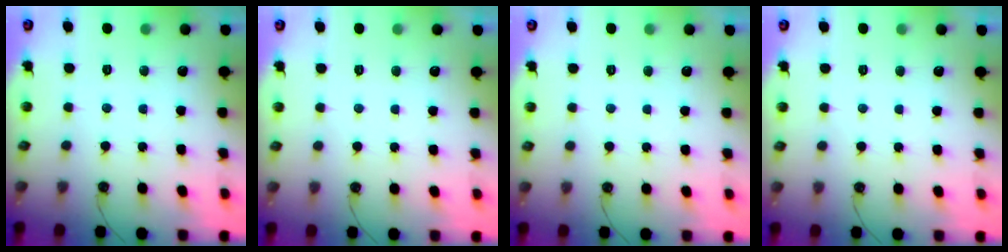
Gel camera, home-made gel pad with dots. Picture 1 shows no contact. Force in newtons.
{"total": 0.0}
{"total": 0.0}
{"total": 0.0}